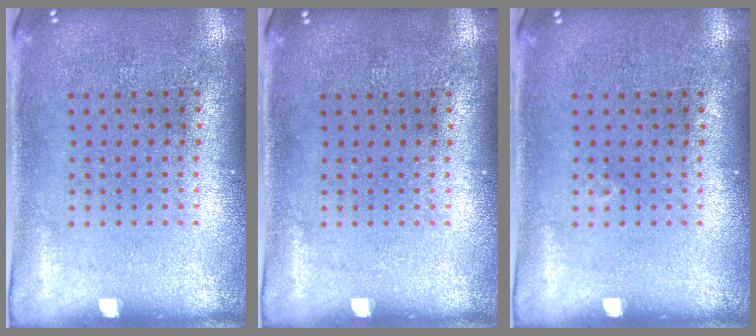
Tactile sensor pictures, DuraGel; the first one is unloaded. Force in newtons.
{"total": 0.0}
{"total": 0.0}